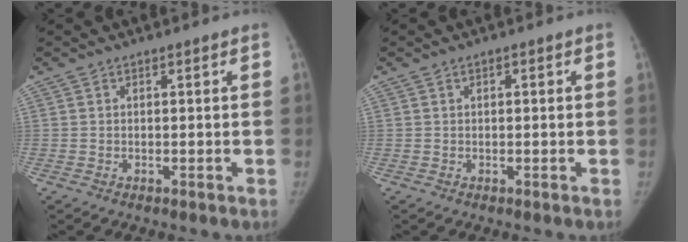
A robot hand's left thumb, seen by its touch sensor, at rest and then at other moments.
{"total": 0.8, "force": [0.3, 0.5, 0.6], "torque": [-0.005, 0.003, 0.003]}